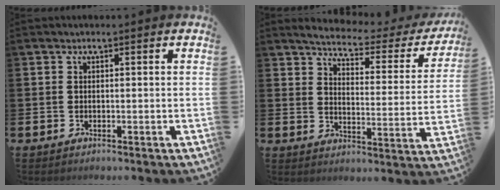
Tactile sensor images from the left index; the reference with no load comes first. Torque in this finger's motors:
{"motor_torque": [0.87, -1.27, 0.17, 0.00]}